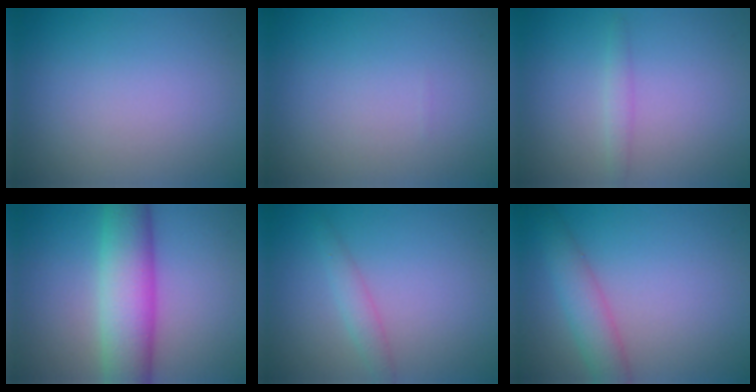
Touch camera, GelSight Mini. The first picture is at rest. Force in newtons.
{"total": 0.0}
{"total": 1.1, "press": 1.1, "slide": 0.0}
{"total": 8.2, "press": 8.2, "slide": 0.2}
{"total": 1.6, "press": 1.6, "slide": 0.0}
{"total": 3.5, "press": 3.5, "slide": 0.1}